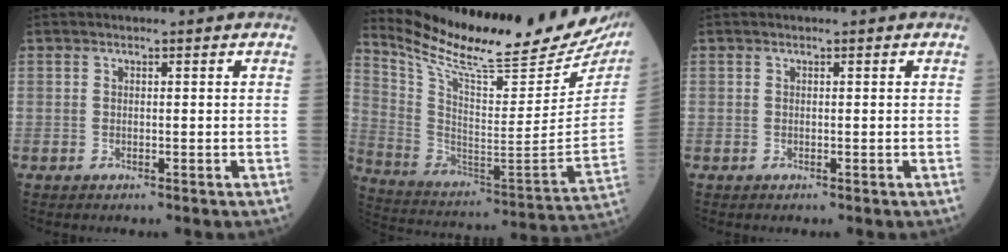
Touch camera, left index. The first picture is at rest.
{"total": 27.9, "force": [24.5, 2.6, 12.9], "torque": [-0.235, -0.098, 0.355]}
{"total": 0.0}